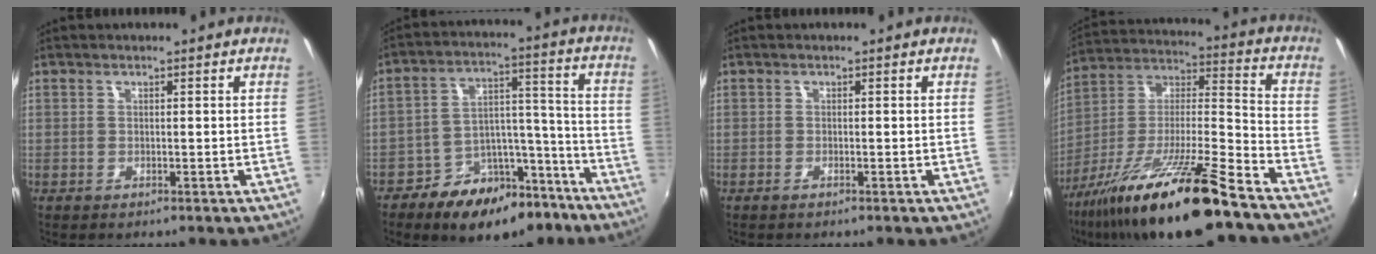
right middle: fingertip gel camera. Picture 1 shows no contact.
{"total": 15.3, "force": [-10.5, 8.5, 7.2], "torque": [-0.121, 0.043, -0.146]}
{"total": 0.8, "force": [-0.6, -0.1, 0.5], "torque": [-0.007, -0.003, -0.013]}
{"total": 22.3, "force": [-15.6, 1.8, 15.9], "torque": [-0.275, -0.024, -0.275]}